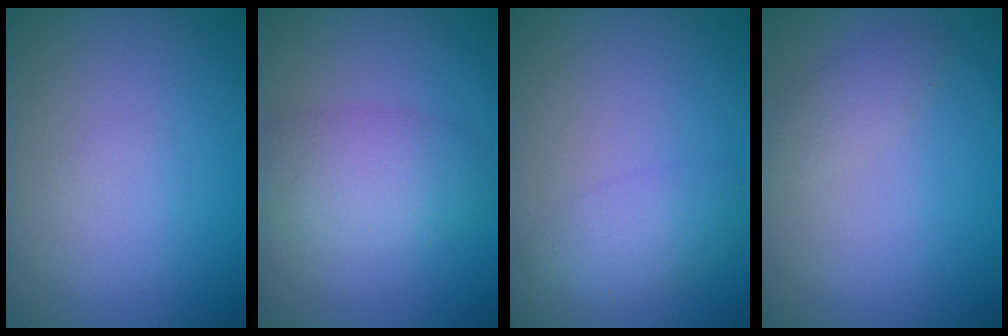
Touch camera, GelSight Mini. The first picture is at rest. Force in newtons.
{"total": 4.4, "press": 4.4, "slide": 0.2}
{"total": 2.7, "press": 2.7, "slide": 0.1}
{"total": 1.7, "press": 1.7, "slide": 0.1}